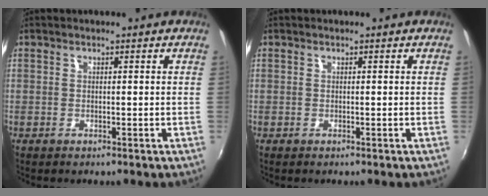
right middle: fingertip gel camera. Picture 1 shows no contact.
{"total": 0.0}